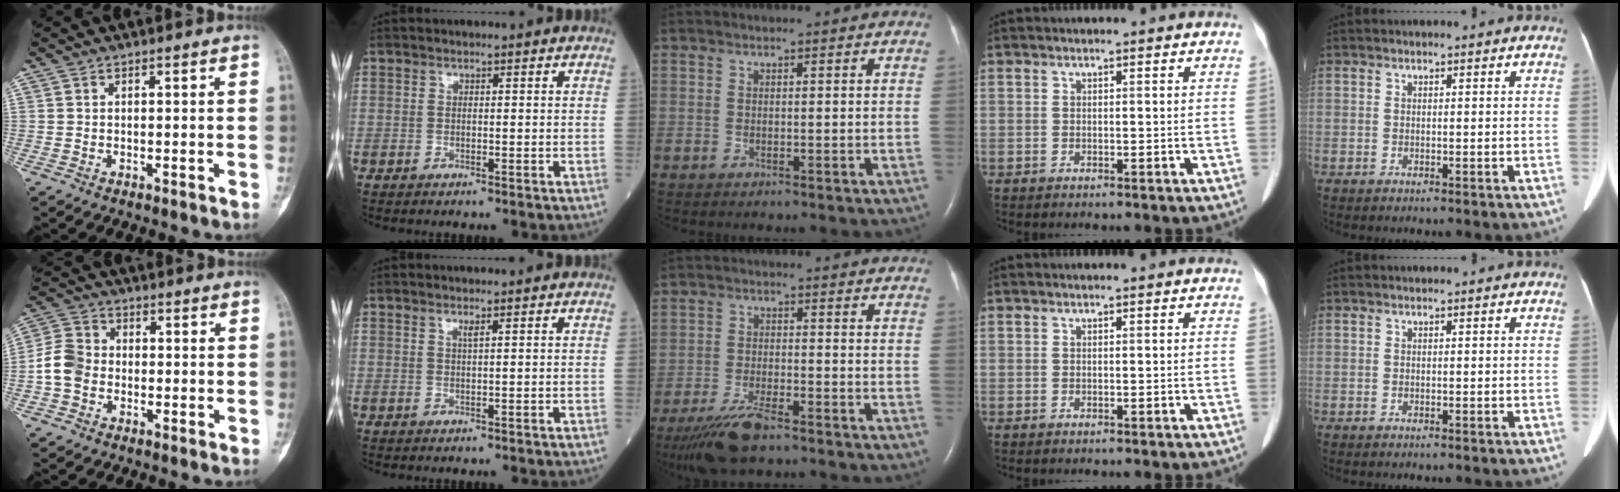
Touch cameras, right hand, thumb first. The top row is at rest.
{"thumb": {"total": 6.6, "force": [-1.5, 5.4, 3.5], "torque": [-0.057, 0.020, -0.041]}, "index": {"total": 0.7, "force": [0.4, -0.1, 0.6], "torque": [-0.016, -0.003, 0.009]}, "middle": {"total": 8.0, "force": [-6.1, 1.3, 4.9], "torque": [-0.098, -0.021, -0.112]}}